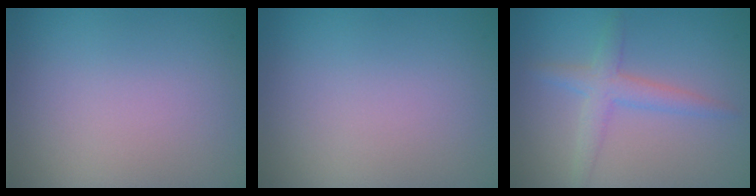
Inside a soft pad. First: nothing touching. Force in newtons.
{"total": 0.0}
{"total": 2.7, "press": 2.7, "slide": 0.1}